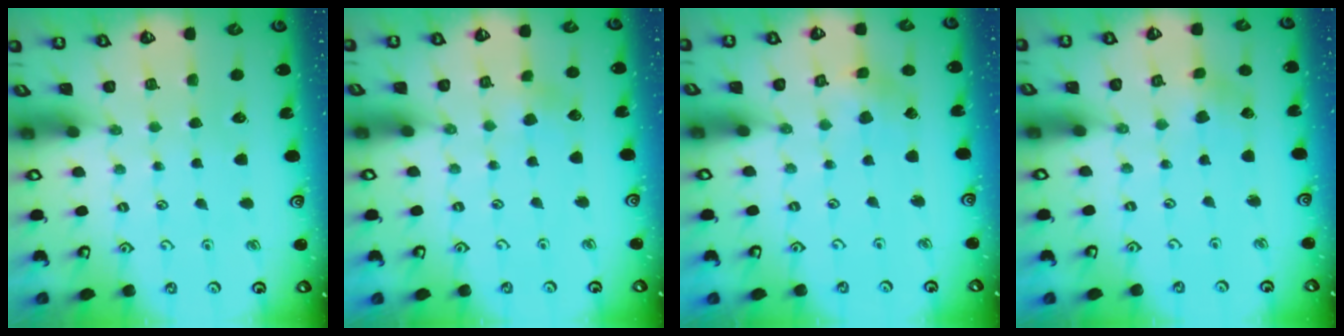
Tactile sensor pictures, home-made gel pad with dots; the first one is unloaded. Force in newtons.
{"total": 3.0, "press": 2.9, "slide": 0.7}
{"total": 2.3, "press": 2.3, "slide": 0.4}
{"total": 2.3, "press": 2.3, "slide": 0.4}